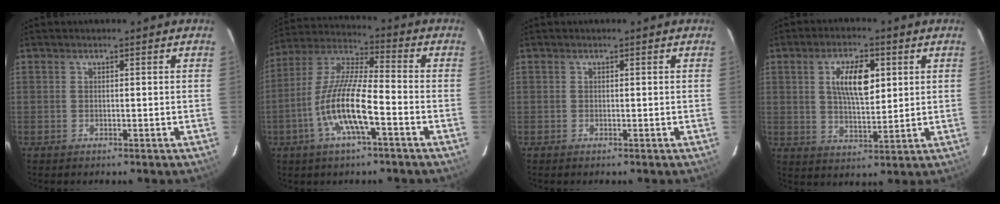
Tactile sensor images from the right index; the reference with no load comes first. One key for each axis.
{"total": 13.4, "fx": -5.1, "fy": 2.5, "fz": 12.2, "tx": -0.247, "ty": -0.003, "tz": -0.101}
{"total": 0.0}
{"total": 9.2, "fx": 2.8, "fy": 3.8, "fz": 7.9, "tx": -0.141, "ty": 0.008, "tz": 0.052}